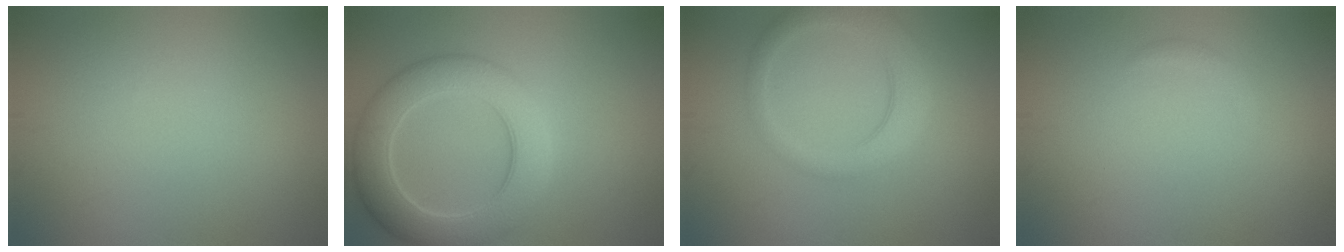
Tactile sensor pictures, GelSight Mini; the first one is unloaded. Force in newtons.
{"total": 7.2, "press": 7.2, "slide": 0.2}
{"total": 4.1, "press": 4.0, "slide": 0.3}
{"total": 0.7, "press": 0.7, "slide": 0.1}